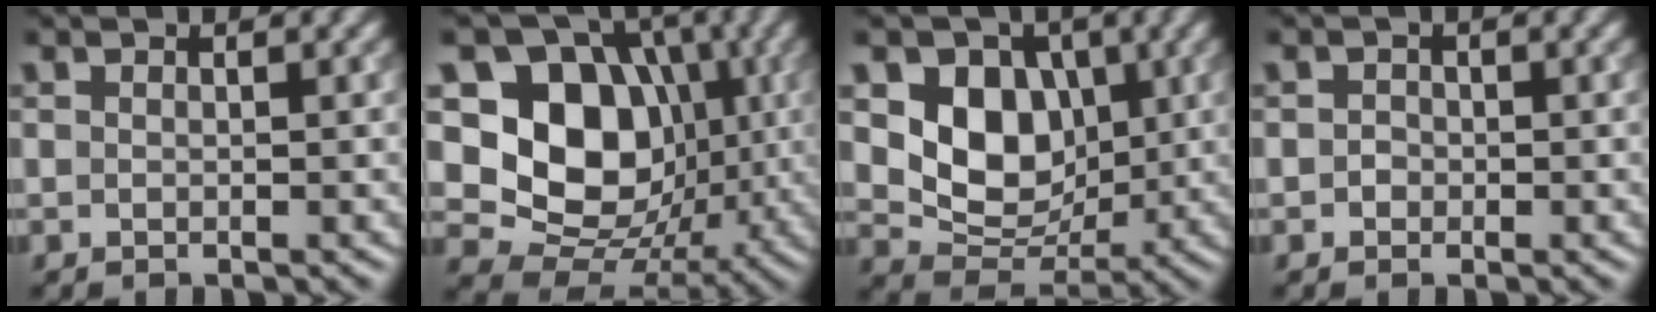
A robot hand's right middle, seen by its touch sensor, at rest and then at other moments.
{"total": 11.9, "force": [1.0, 9.4, 7.2], "torque": [-0.107, -0.007, 0.005]}
{"total": 7.3, "force": [1.5, 5.7, 4.3], "torque": [-0.071, -0.011, 0.022]}
{"total": 0.9, "force": [-0.2, 0.8, 0.3], "torque": [0.000, -0.002, -0.006]}